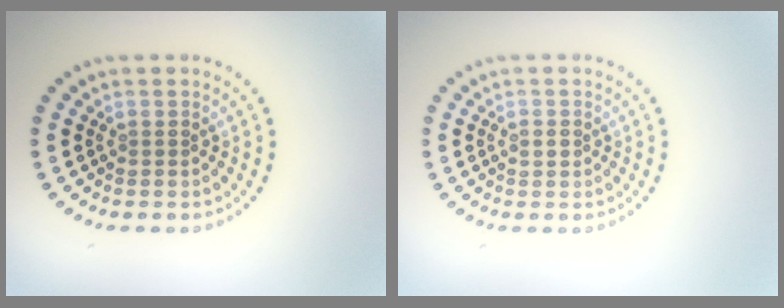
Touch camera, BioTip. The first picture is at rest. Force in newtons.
{"total": 0.9, "press": 0.9, "slide": 0.1}